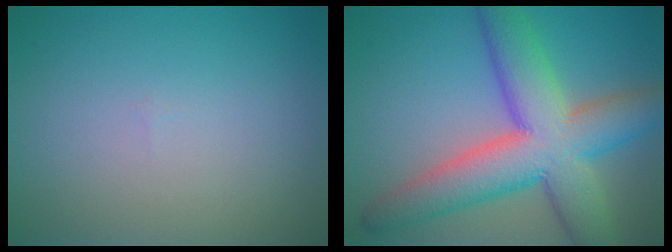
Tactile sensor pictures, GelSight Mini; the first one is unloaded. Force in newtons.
{"total": 10.2, "press": 10.2, "slide": 0.6}